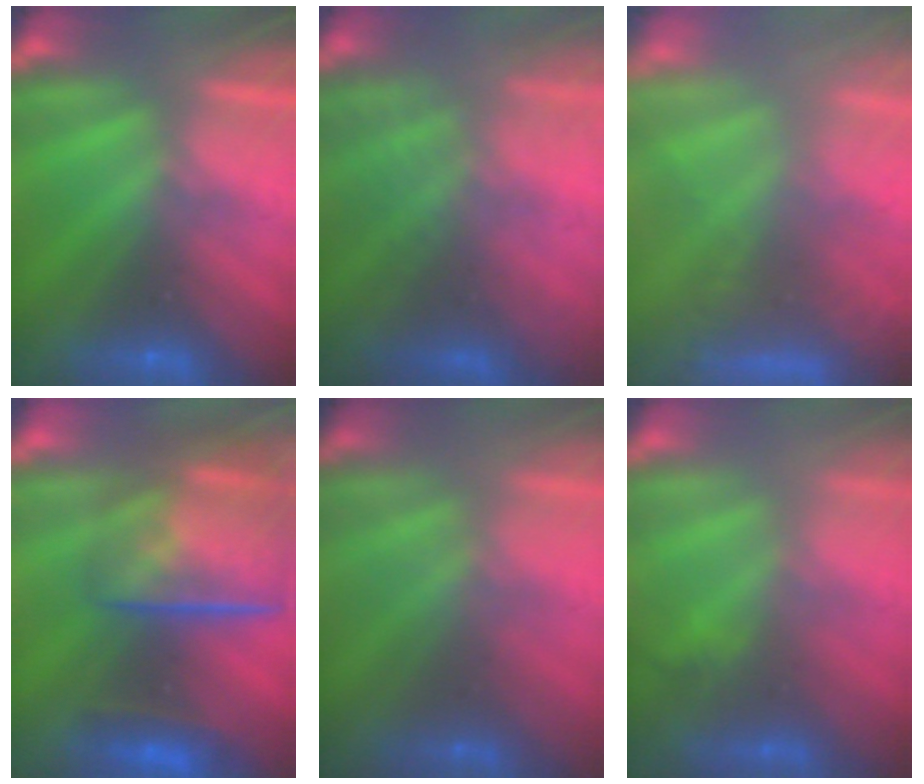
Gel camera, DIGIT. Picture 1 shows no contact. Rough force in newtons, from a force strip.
{"total": 10.5}
{"total": 6.9}
{"total": 7.6}
{"total": 1.1}
{"total": 2.9}